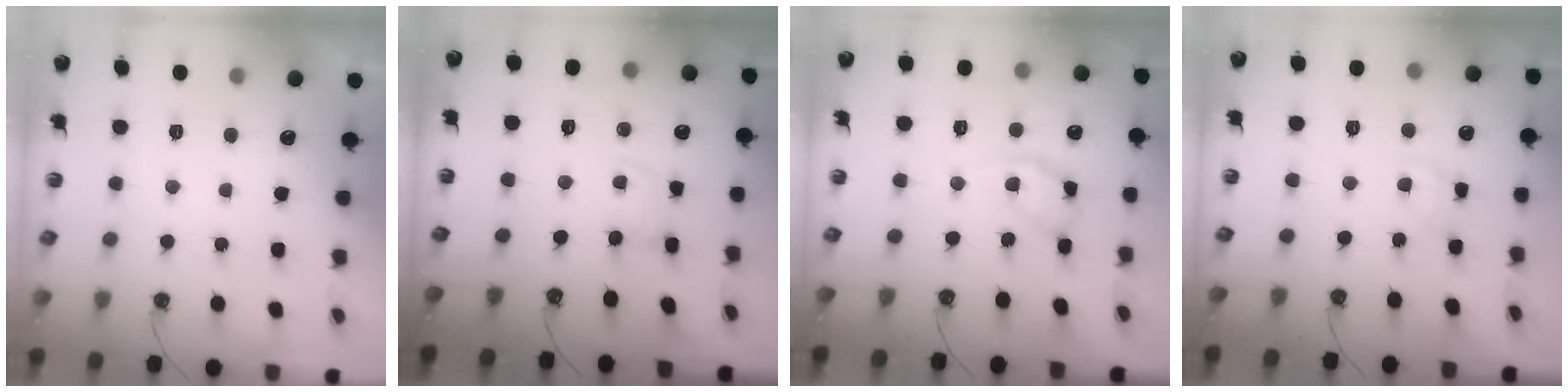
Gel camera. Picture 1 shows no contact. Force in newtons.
{"total": 1.8, "press": 1.8, "slide": 0.1}
{"total": 12.2, "press": 12.2, "slide": 0.9}
{"total": 6.3, "press": 6.3, "slide": 0.0}